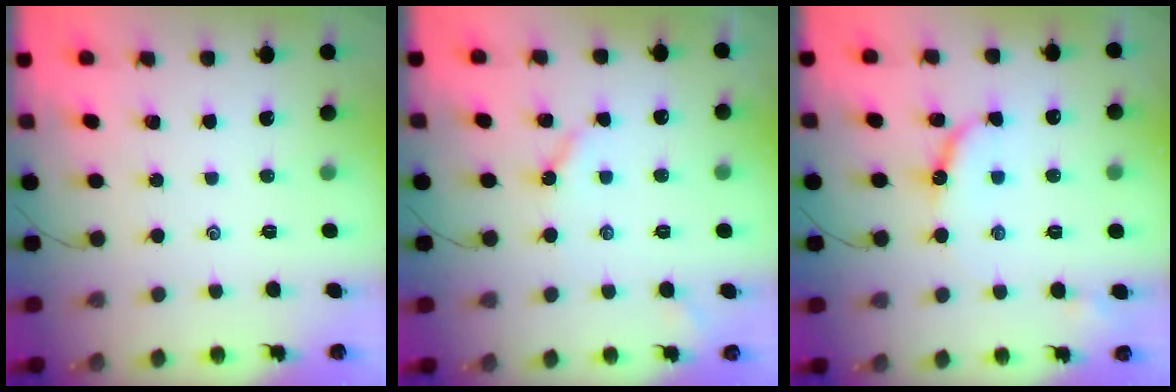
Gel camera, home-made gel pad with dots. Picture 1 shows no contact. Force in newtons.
{"total": 4.3, "press": 4.3, "slide": 0.4}
{"total": 8.0, "press": 7.9, "slide": 0.4}